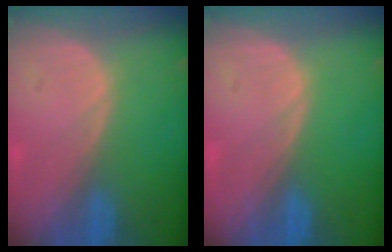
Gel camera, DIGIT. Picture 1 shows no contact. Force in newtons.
{"total": 0.0}